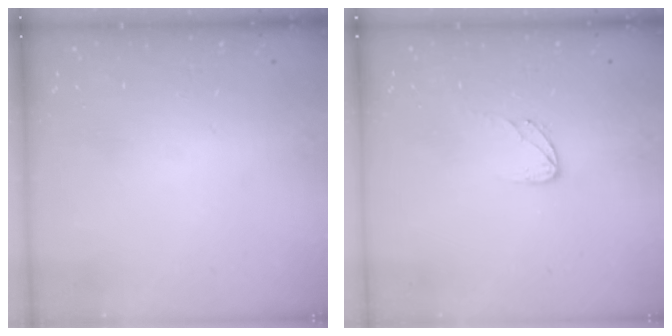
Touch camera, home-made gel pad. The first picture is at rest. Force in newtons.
{"total": 4.7, "press": 4.7, "slide": 0.4}